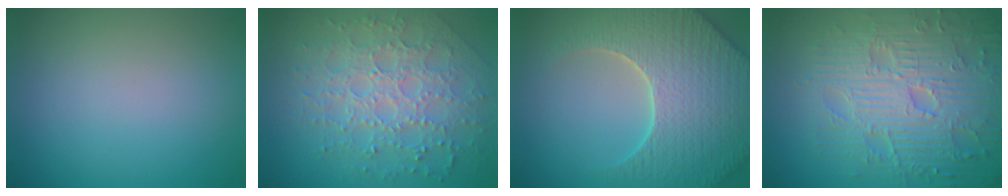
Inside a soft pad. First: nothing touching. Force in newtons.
{"total": 7.2, "press": 5.2, "slide": 5.0}
{"total": 7.7, "press": 7.4, "slide": 2.2}
{"total": 9.1, "press": 6.6, "slide": 6.3}